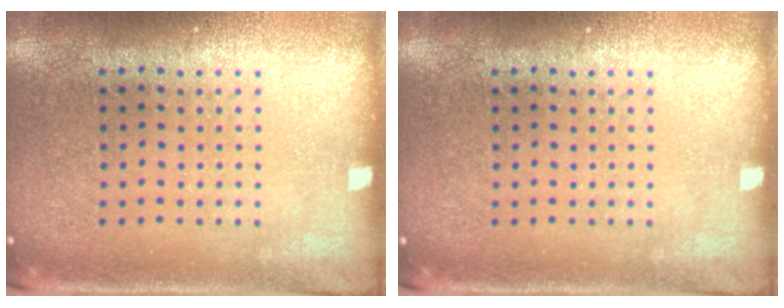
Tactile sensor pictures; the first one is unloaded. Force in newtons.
{"total": 0.0}